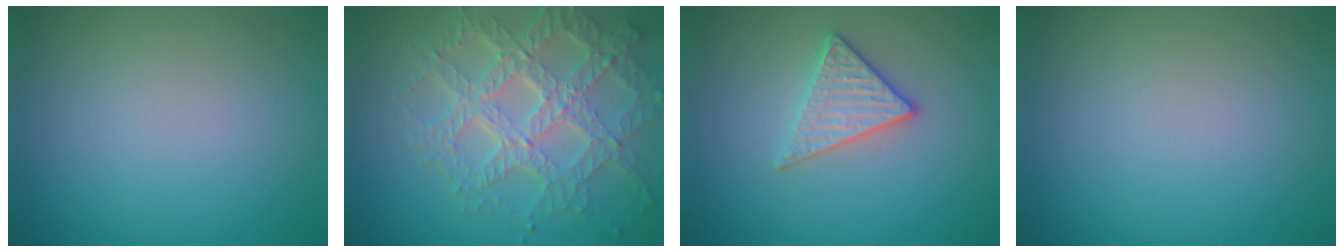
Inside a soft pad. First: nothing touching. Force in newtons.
{"total": 7.2, "press": 5.2, "slide": 5.0}
{"total": 2.8, "press": 2.6, "slide": 1.1}
{"total": 0.0}